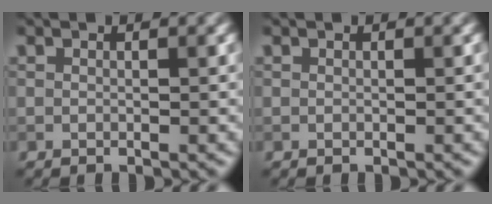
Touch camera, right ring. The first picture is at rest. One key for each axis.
{"total": 0.0}